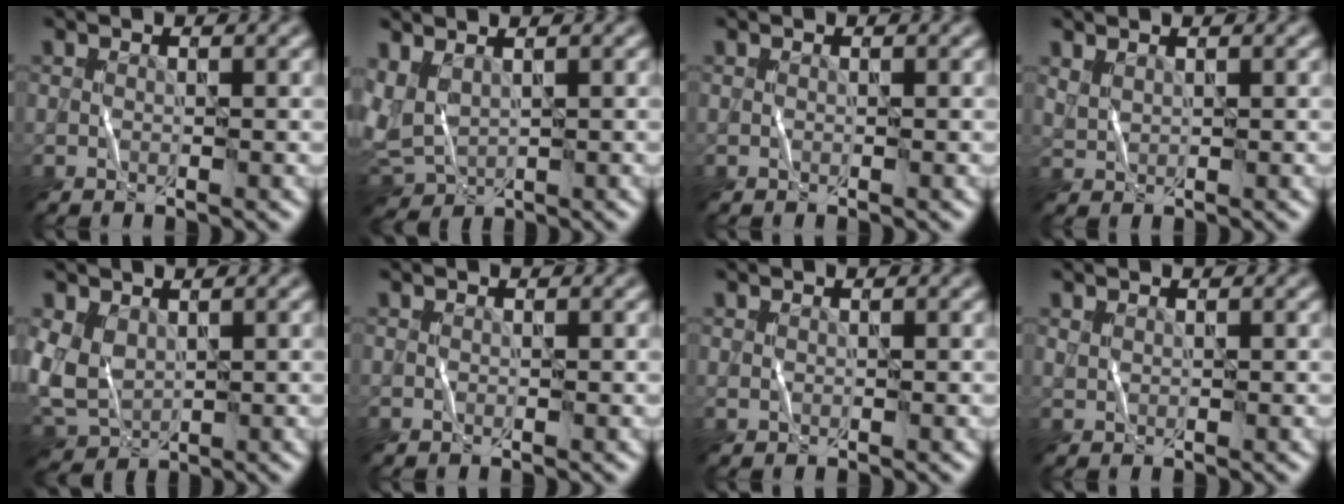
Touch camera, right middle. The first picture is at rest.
{"total": 3.7, "force": [0.3, 2.2, 2.9], "torque": [-0.082, 0.003, 0.006]}
{"total": 0.0}
{"total": 1.0, "force": [0.8, 0.4, 0.5], "torque": [-0.018, 0.000, 0.023]}
{"total": 4.2, "force": [0.3, 3.0, 2.9], "torque": [-0.075, -0.006, 0.005]}
{"total": 0.0}
{"total": 0.0}
{"total": 0.5, "force": [0.4, 0.3, 0.2], "torque": [-0.010, -0.002, 0.013]}